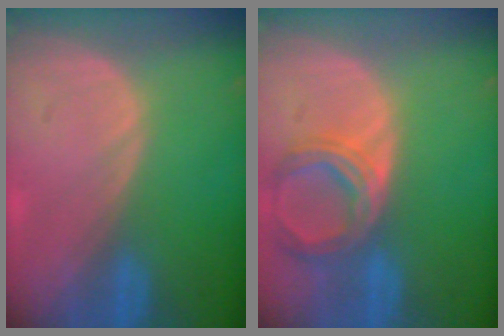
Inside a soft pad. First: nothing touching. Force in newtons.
{"total": 6.9, "press": 6.4, "slide": 2.7}